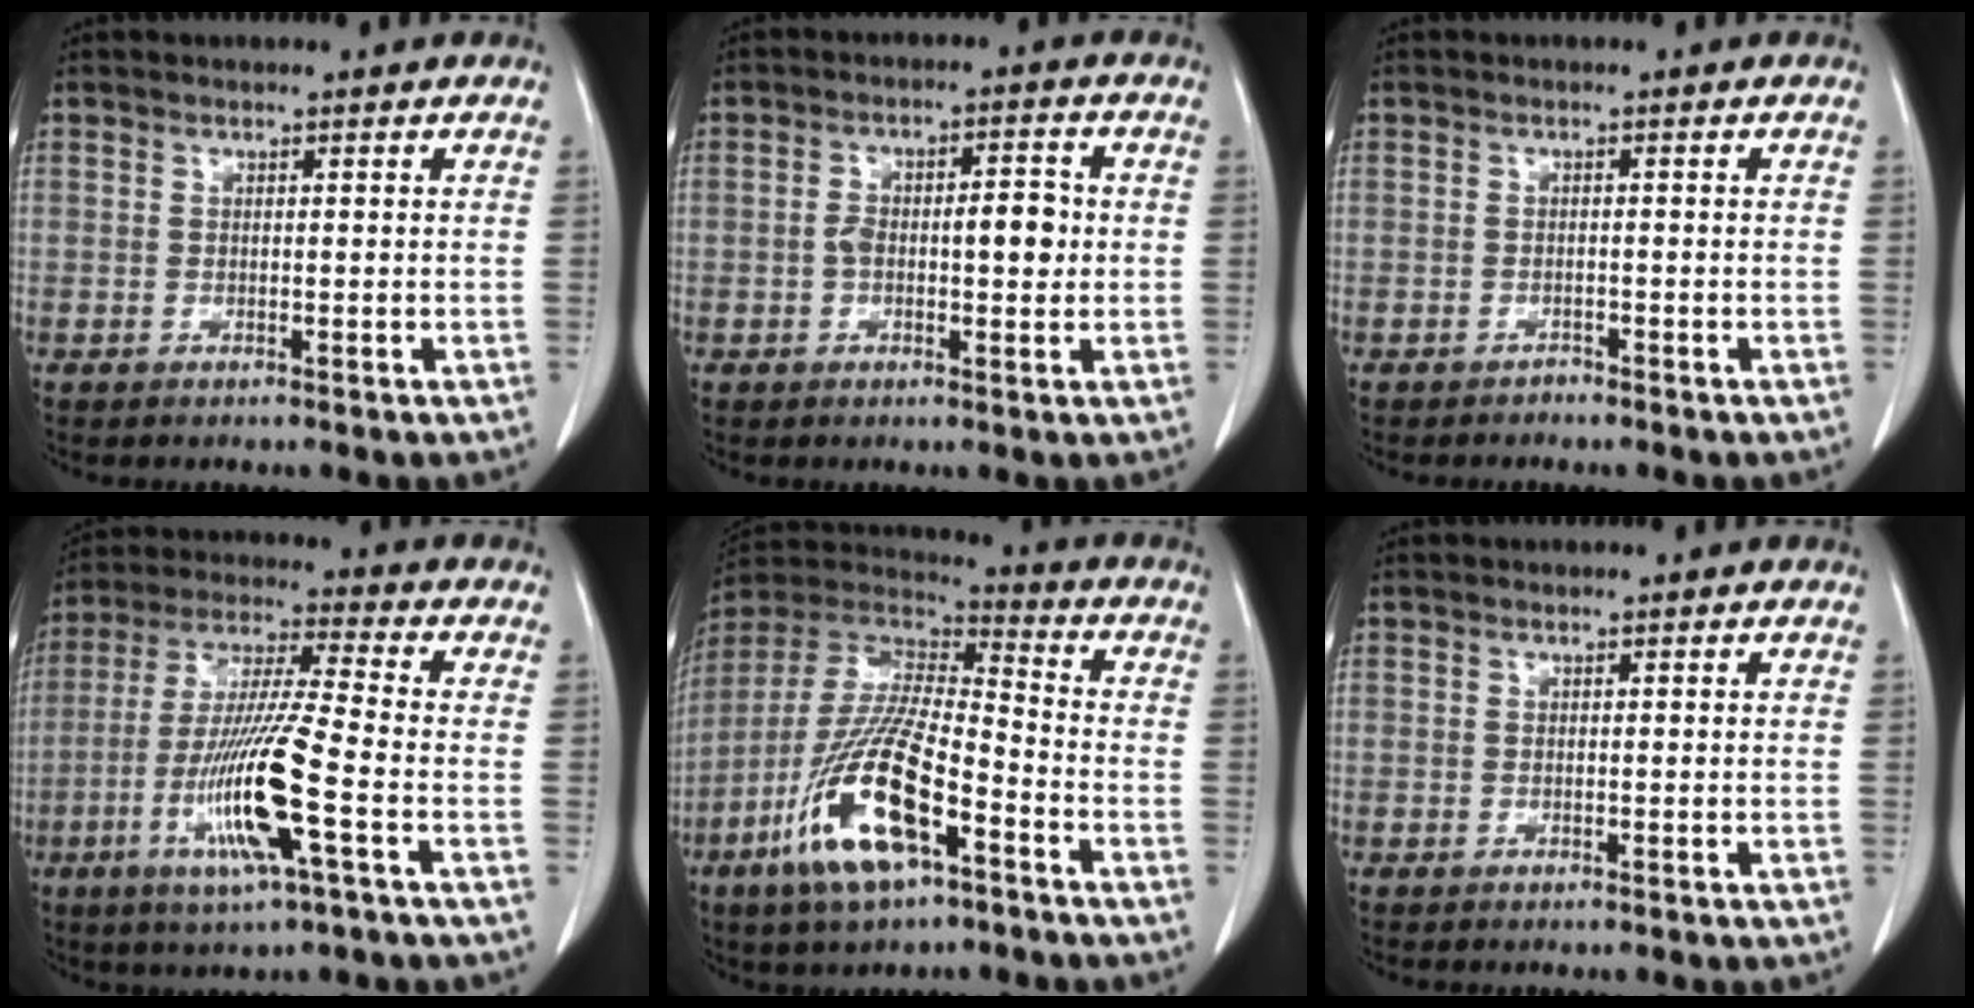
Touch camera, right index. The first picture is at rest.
{"total": 6.4, "force": [-0.3, 2.6, 5.8], "torque": [-0.102, 0.019, -0.004]}
{"total": 0.8, "force": [-0.7, 0.2, 0.0], "torque": [-0.001, 0.000, -0.015]}
{"total": 14.3, "force": [-4.9, 0.2, 13.5], "torque": [-0.273, -0.016, -0.095]}
{"total": 17.6, "force": [-8.1, 4.4, 15.0], "torque": [-0.322, -0.019, -0.146]}
{"total": 0.0}